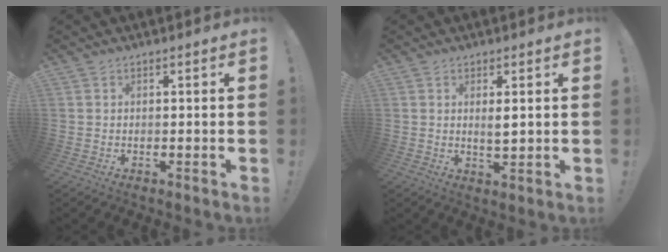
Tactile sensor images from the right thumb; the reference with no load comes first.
{"total": 3.1, "force": [0.8, 0.8, 2.9], "torque": [-0.049, -0.008, 0.012]}